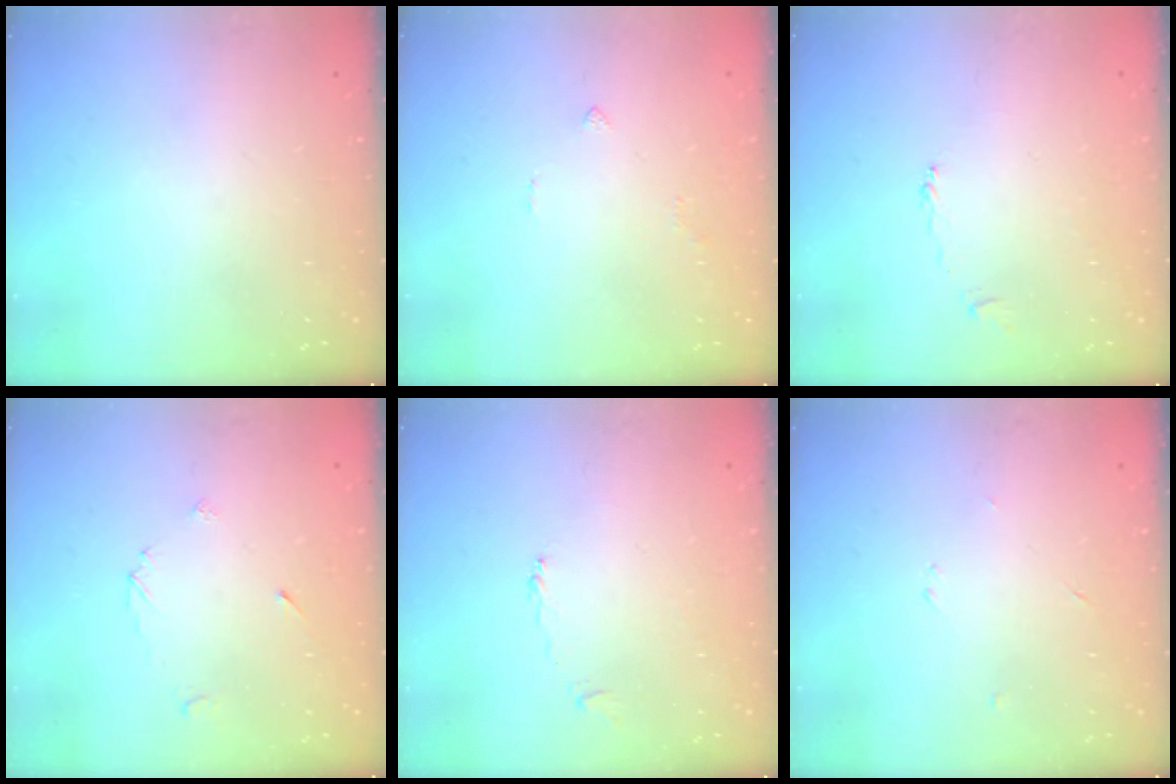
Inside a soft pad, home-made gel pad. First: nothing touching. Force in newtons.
{"total": 1.6, "press": 1.5, "slide": 0.6}
{"total": 1.9, "press": 1.9, "slide": 0.4}
{"total": 3.8, "press": 3.7, "slide": 0.4}
{"total": 1.9, "press": 1.9, "slide": 0.4}
{"total": 2.2, "press": 2.2, "slide": 0.2}